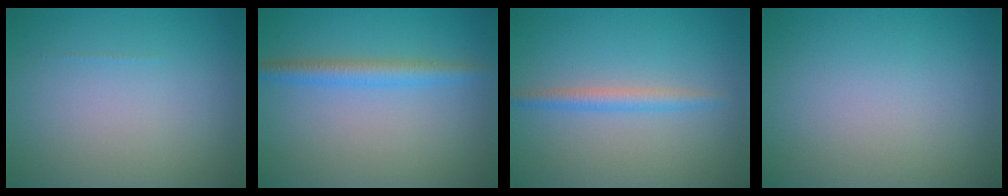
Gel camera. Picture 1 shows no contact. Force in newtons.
{"total": 2.4, "press": 2.4, "slide": 0.2}
{"total": 1.9, "press": 1.9, "slide": 0.2}
{"total": 0.0}